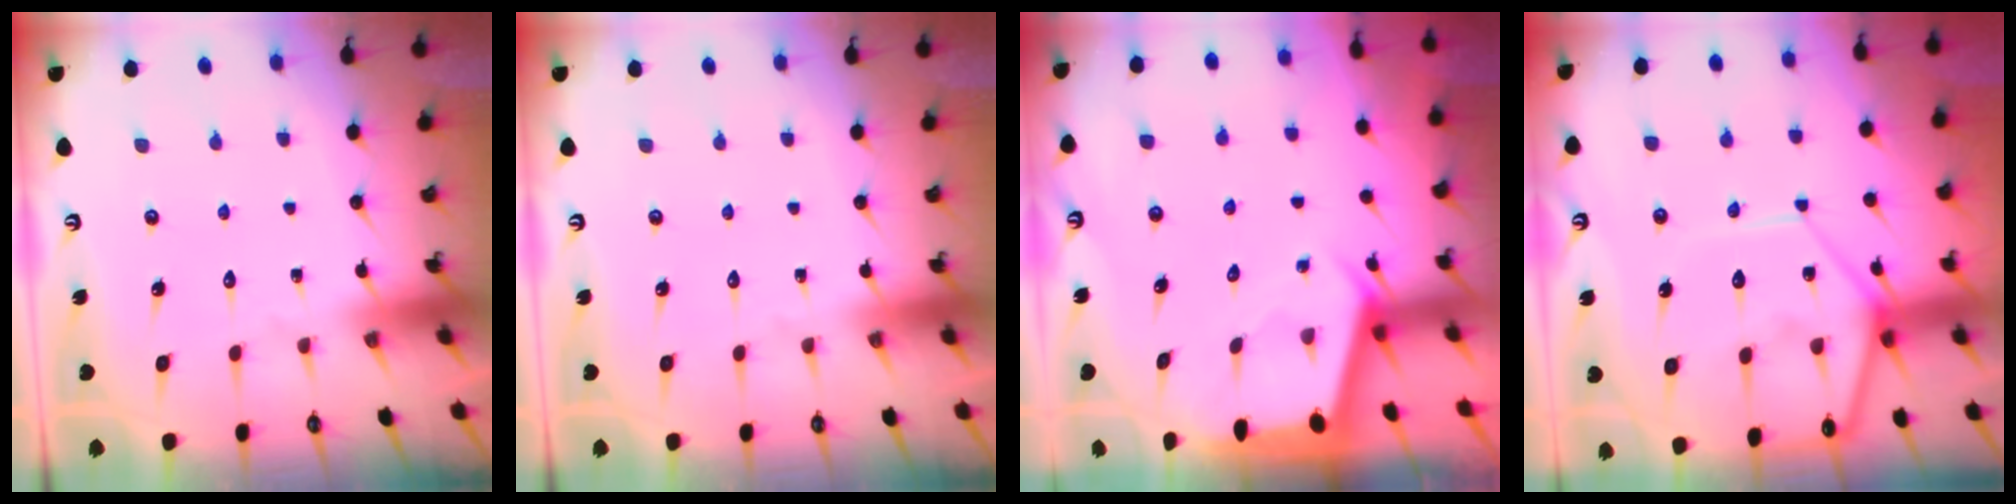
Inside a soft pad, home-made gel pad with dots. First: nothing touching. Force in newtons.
{"total": 0.0}
{"total": 2.4, "press": 2.4, "slide": 0.3}
{"total": 12.2, "press": 12.1, "slide": 1.2}